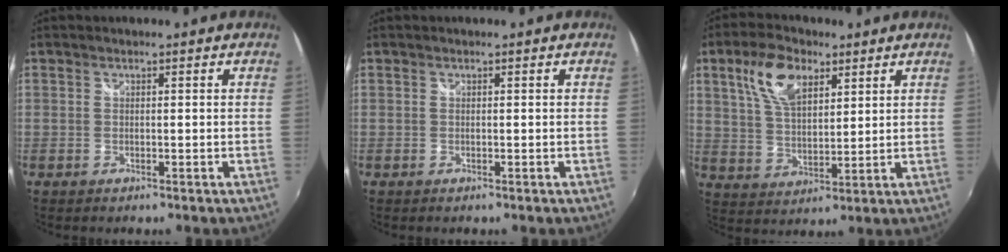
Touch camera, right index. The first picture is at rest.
{"total": 0.0}
{"total": 10.7, "force": [5.2, 5.5, 7.5], "torque": [-0.145, 0.019, 0.102]}